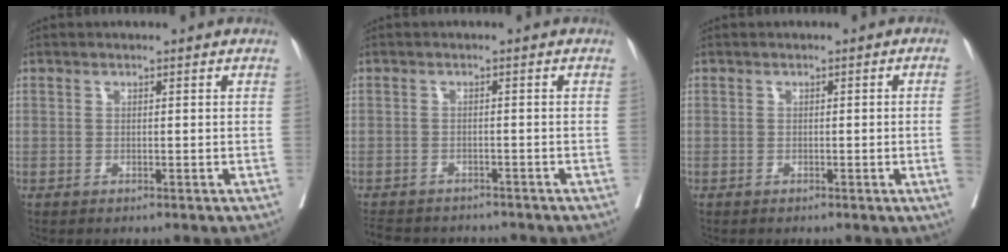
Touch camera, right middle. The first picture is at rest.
{"total": 9.2, "force": [-8.3, 3.1, 2.6], "torque": [-0.053, -0.002, -0.111]}
{"total": 2.2, "force": [-0.3, -0.8, 2.1], "torque": [-0.027, -0.005, -0.001]}